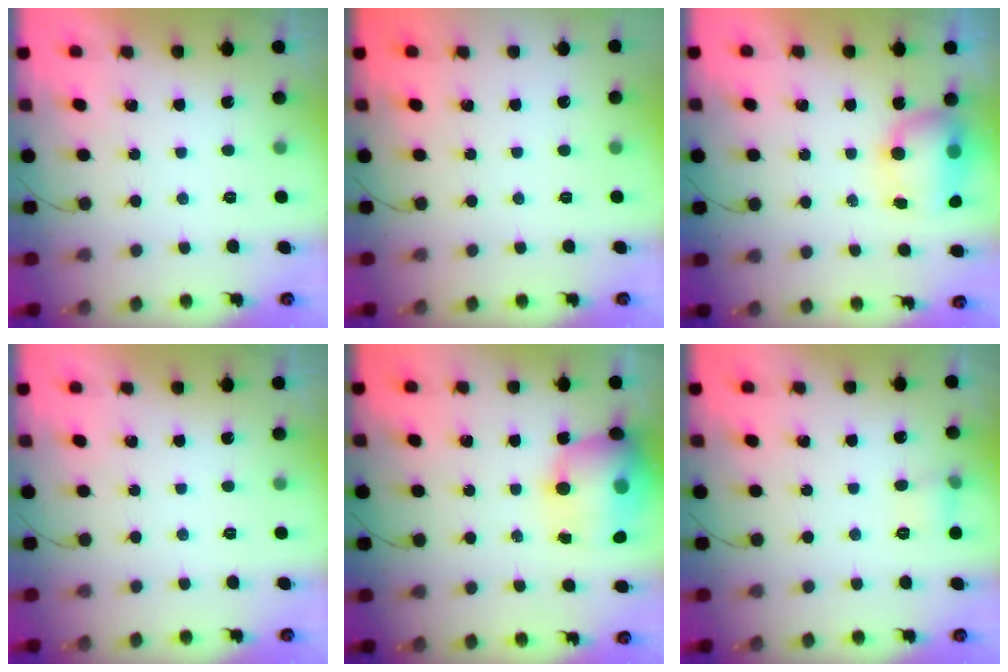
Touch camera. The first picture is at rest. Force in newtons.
{"total": 0.0}
{"total": 9.1, "press": 8.7, "slide": 2.6}
{"total": 0.0}
{"total": 16.7, "press": 16.2, "slide": 3.9}
{"total": 5.8, "press": 5.5, "slide": 1.7}